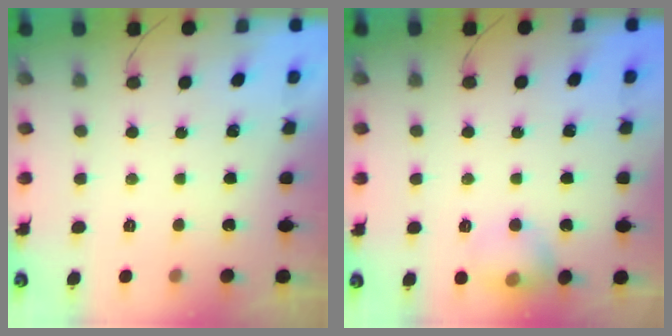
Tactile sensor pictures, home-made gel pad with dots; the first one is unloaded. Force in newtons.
{"total": 8.4, "press": 8.2, "slide": 1.8}